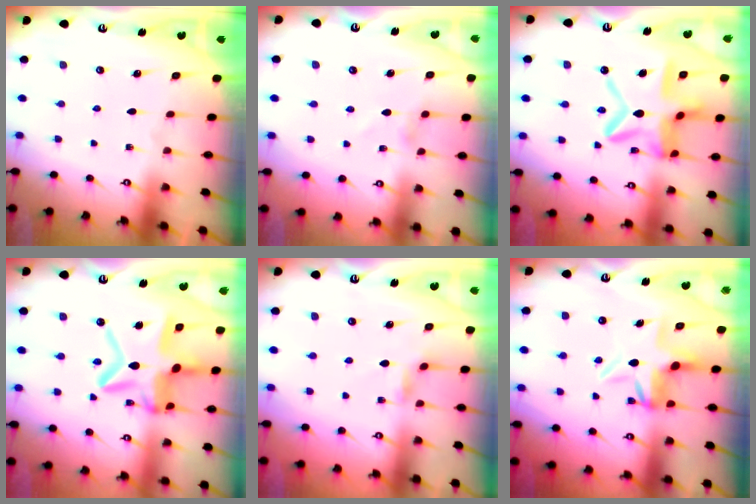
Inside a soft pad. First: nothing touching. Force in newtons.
{"total": 0.0}
{"total": 16.2, "press": 16.2, "slide": 1.3}
{"total": 17.2, "press": 17.2, "slide": 1.5}
{"total": 2.3, "press": 2.3, "slide": 0.4}
{"total": 5.9, "press": 5.9, "slide": 0.7}